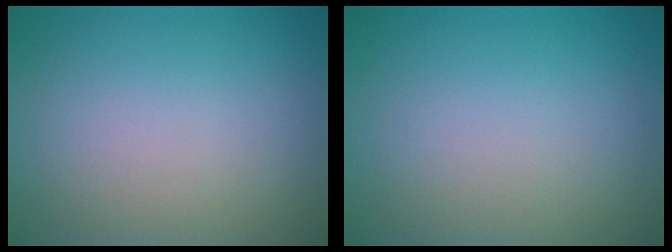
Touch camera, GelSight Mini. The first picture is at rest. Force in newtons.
{"total": 0.0}